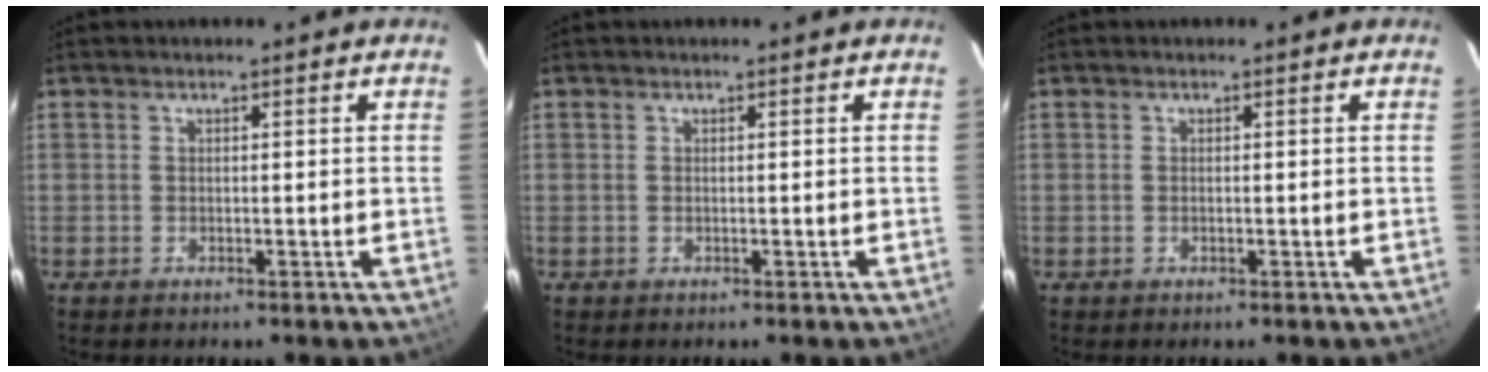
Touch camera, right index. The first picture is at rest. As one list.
[{"total": 0.0}, {"total": 0.0}]